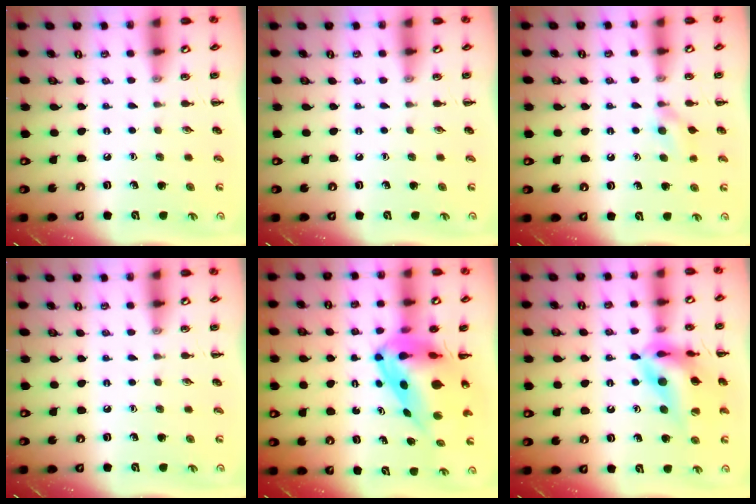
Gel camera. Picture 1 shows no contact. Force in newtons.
{"total": 0.0}
{"total": 6.7, "press": 6.4, "slide": 1.9}
{"total": 0.0}
{"total": 9.3, "press": 8.9, "slide": 2.7}
{"total": 15.7, "press": 15.2, "slide": 4.2}